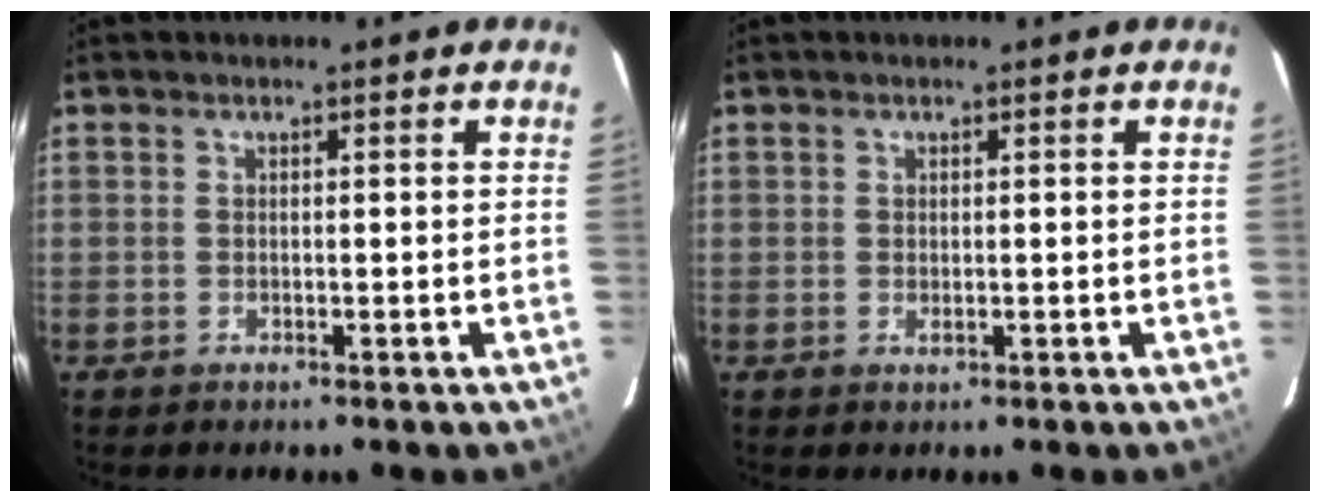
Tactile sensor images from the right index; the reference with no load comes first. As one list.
[{"total": 0.6, "force": [0.1, 0.5, 0.4], "torque": [-0.007, -0.001, 0.002]}]